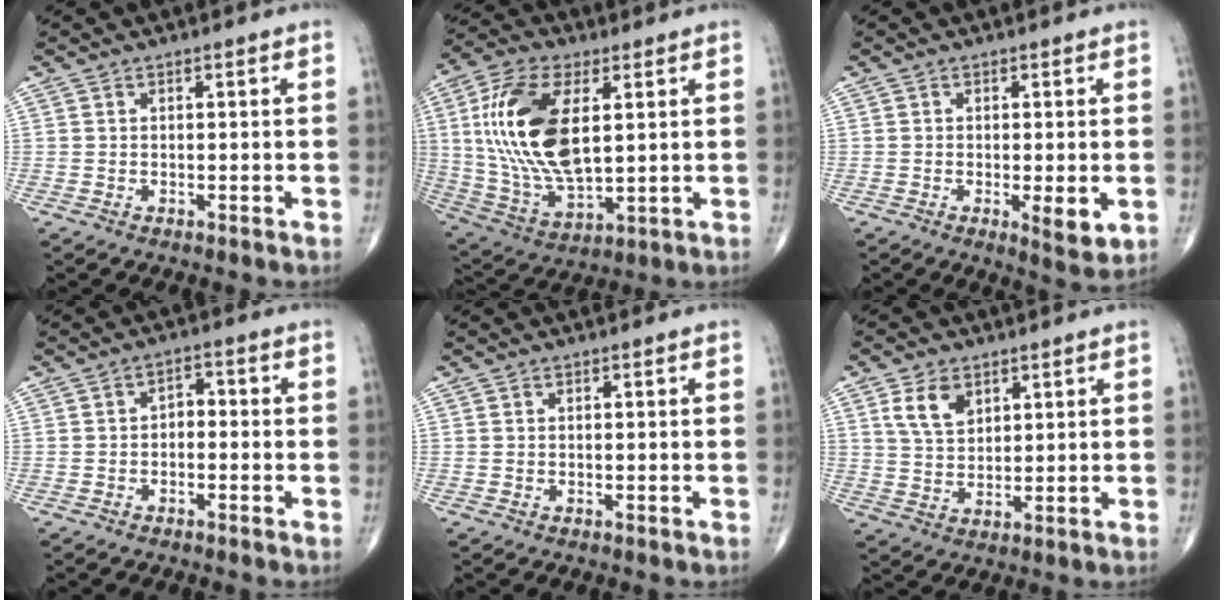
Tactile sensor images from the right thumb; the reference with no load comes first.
{"total": 20.1, "force": [4.0, 9.9, 17.0], "torque": [-0.340, -0.014, 0.077]}
{"total": 4.8, "force": [-1.0, 1.4, 4.5], "torque": [-0.067, -0.013, -0.017]}
{"total": 2.8, "force": [-0.7, 1.9, 2.0], "torque": [-0.016, 0.018, -0.022]}
{"total": 0.0}
{"total": 5.7, "force": [2.7, 3.6, 3.6], "torque": [-0.054, -0.014, 0.054]}